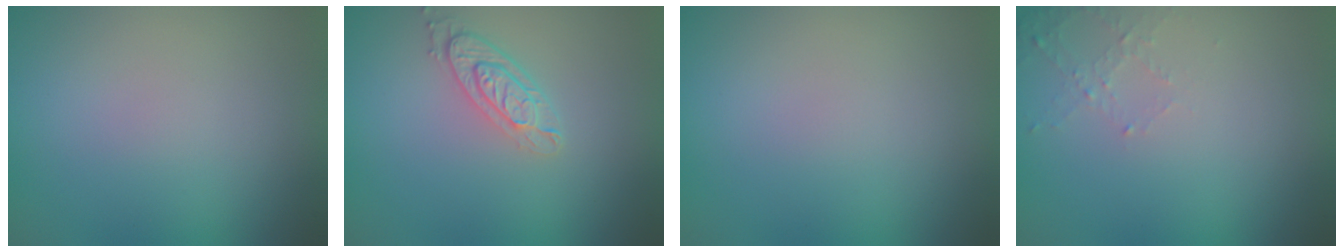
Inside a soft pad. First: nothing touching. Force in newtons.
{"total": 2.8, "press": 2.2, "slide": 1.7}
{"total": 0.0}
{"total": 1.3, "press": 1.3, "slide": 0.4}